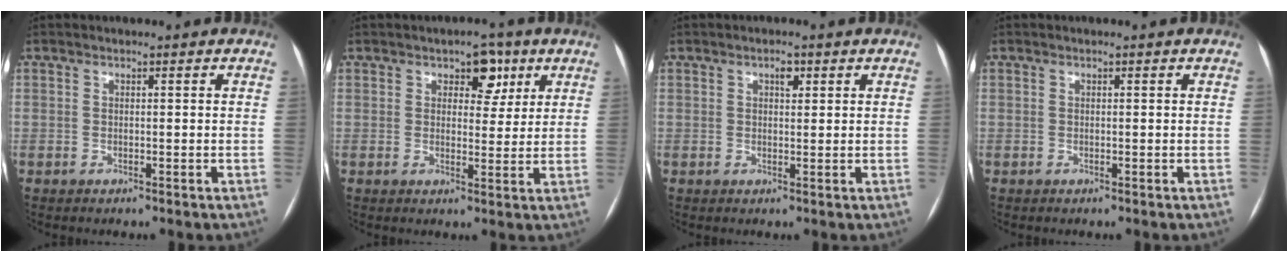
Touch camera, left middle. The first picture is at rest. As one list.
[{"total": 4.7, "force": [2.5, 2.8, 2.8], "torque": [-0.027, 0.007, 0.033]}, {"total": 1.7, "force": [0.8, 0.8, 1.2], "torque": [-0.020, 0.003, 0.013]}, {"total": 0.0}]